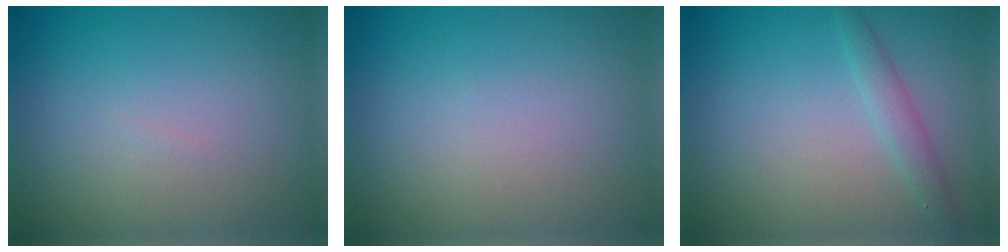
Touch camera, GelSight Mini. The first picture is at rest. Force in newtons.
{"total": 0.0}
{"total": 1.5, "press": 1.5, "slide": 0.0}